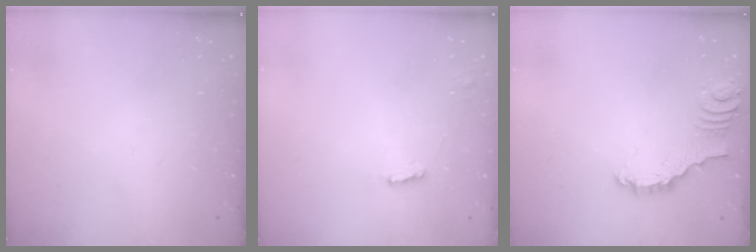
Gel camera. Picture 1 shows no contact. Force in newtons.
{"total": 1.9, "press": 1.9, "slide": 0.2}
{"total": 2.3, "press": 2.3, "slide": 0.1}